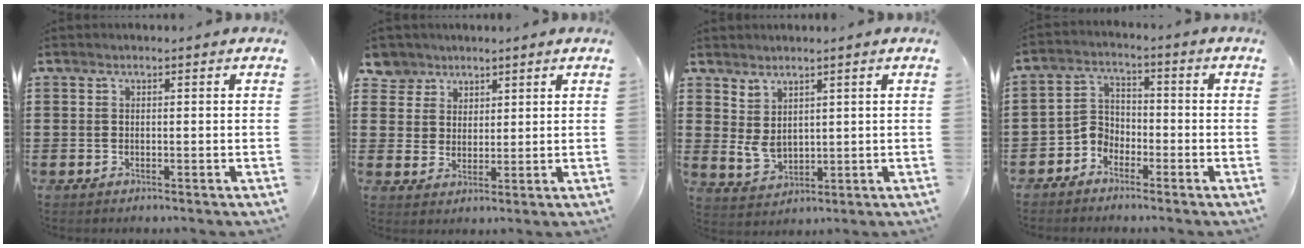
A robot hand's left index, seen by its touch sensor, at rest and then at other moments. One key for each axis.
{"total": 4.8, "fx": 3.1, "fy": 3.7, "fz": -0.2, "tx": -0.017, "ty": 0.000, "tz": 0.055}
{"total": 3.8, "fx": 1.7, "fy": 2.6, "fz": 2.2, "tx": -0.055, "ty": -0.004, "tz": 0.032}
{"total": 4.3, "fx": -3.5, "fy": 2.3, "fz": 0.9, "tx": -0.031, "ty": 0.006, "tz": -0.075}